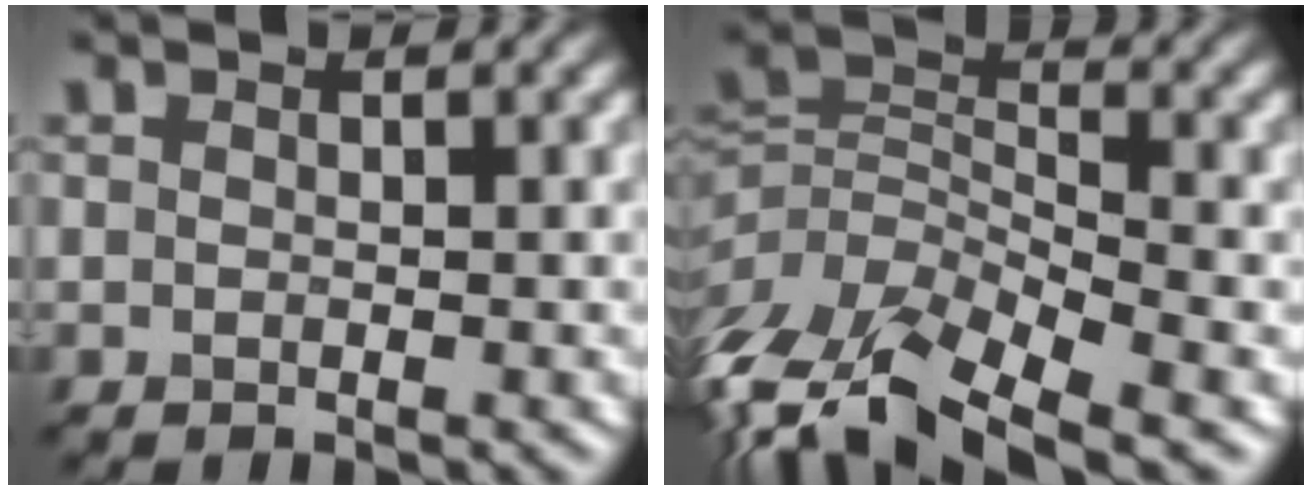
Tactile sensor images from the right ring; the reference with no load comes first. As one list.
[{"total": 10.8, "force": [-6.4, 4.4, 7.5], "torque": [-0.154, 0.002, -0.122]}]